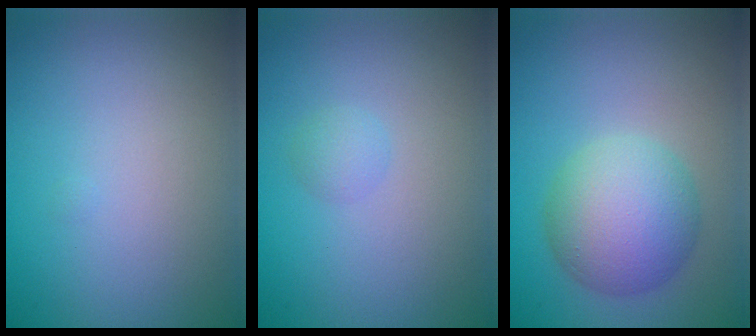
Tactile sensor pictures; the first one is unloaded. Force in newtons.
{"total": 1.1, "press": 1.1, "slide": 0.0}
{"total": 6.2, "press": 6.2, "slide": 0.3}